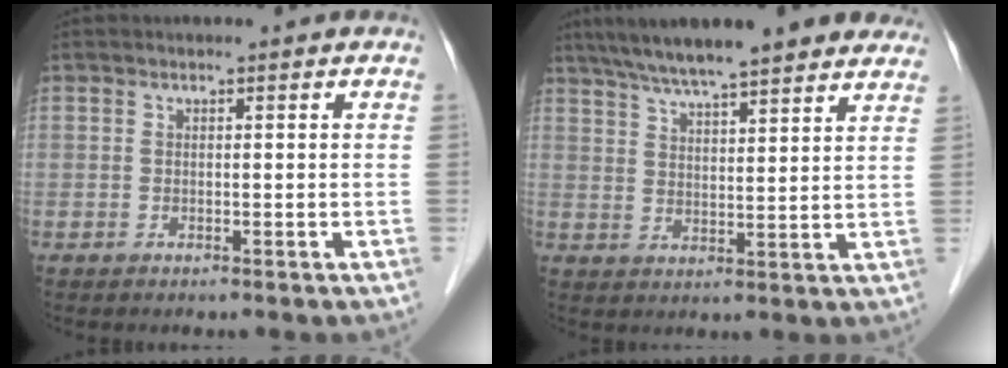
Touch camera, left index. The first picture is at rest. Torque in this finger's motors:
{"motor_torque": [0.03, -0.40, 0.68, 0.17]}